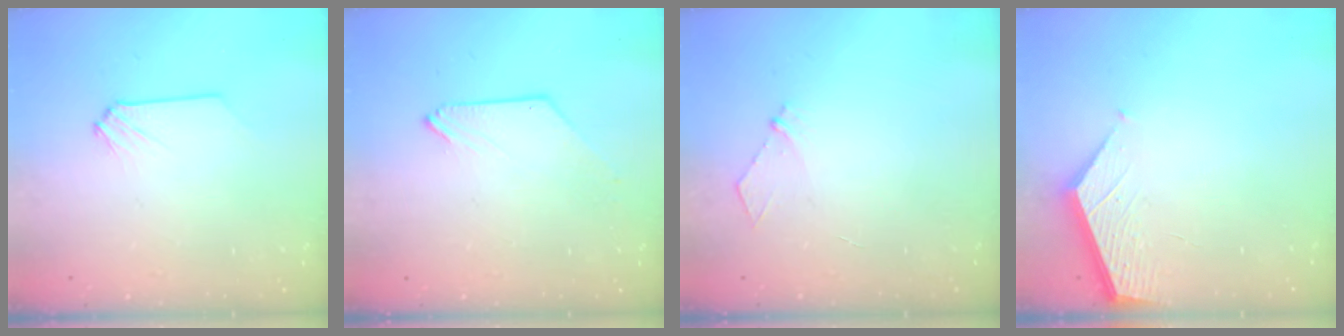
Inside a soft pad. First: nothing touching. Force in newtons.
{"total": 0.0}
{"total": 4.7, "press": 4.6, "slide": 0.7}
{"total": 2.6, "press": 2.6, "slide": 0.3}